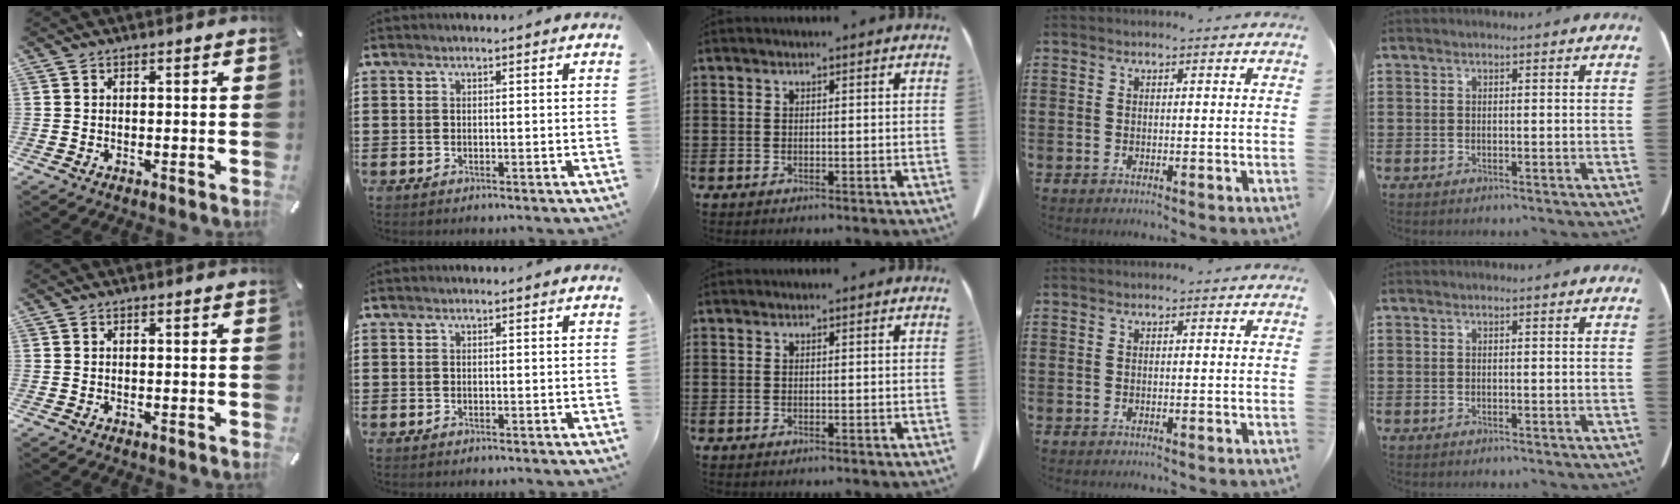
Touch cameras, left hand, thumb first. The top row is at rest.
{}